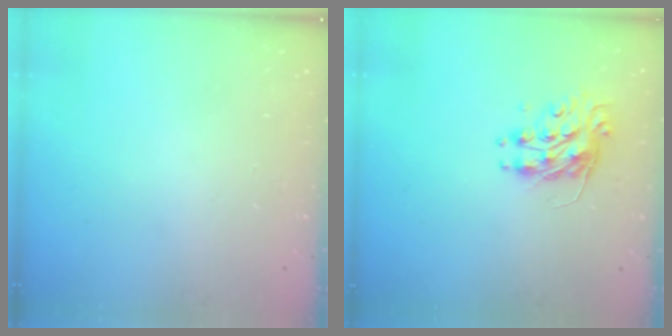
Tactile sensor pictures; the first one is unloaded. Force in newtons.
{"total": 9.2, "press": 9.2, "slide": 0.3}